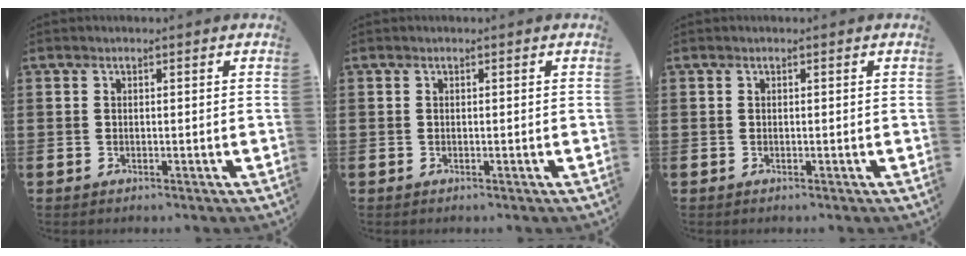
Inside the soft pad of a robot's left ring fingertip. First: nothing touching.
{"total": 0.0}
{"total": 0.0}